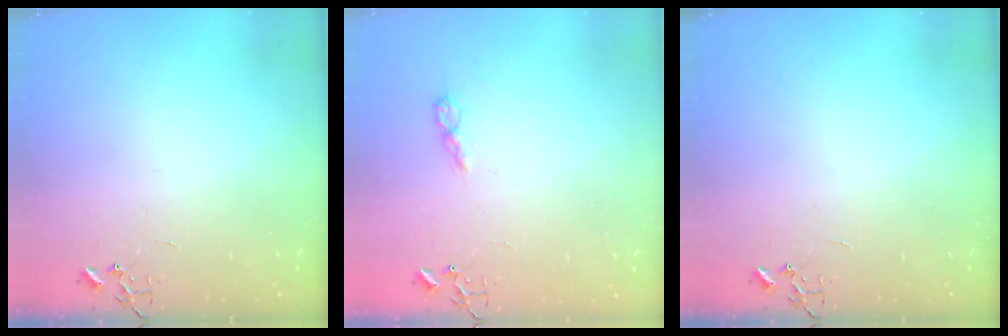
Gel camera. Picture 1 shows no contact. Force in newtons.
{"total": 5.0, "press": 5.0, "slide": 0.6}
{"total": 0.0}